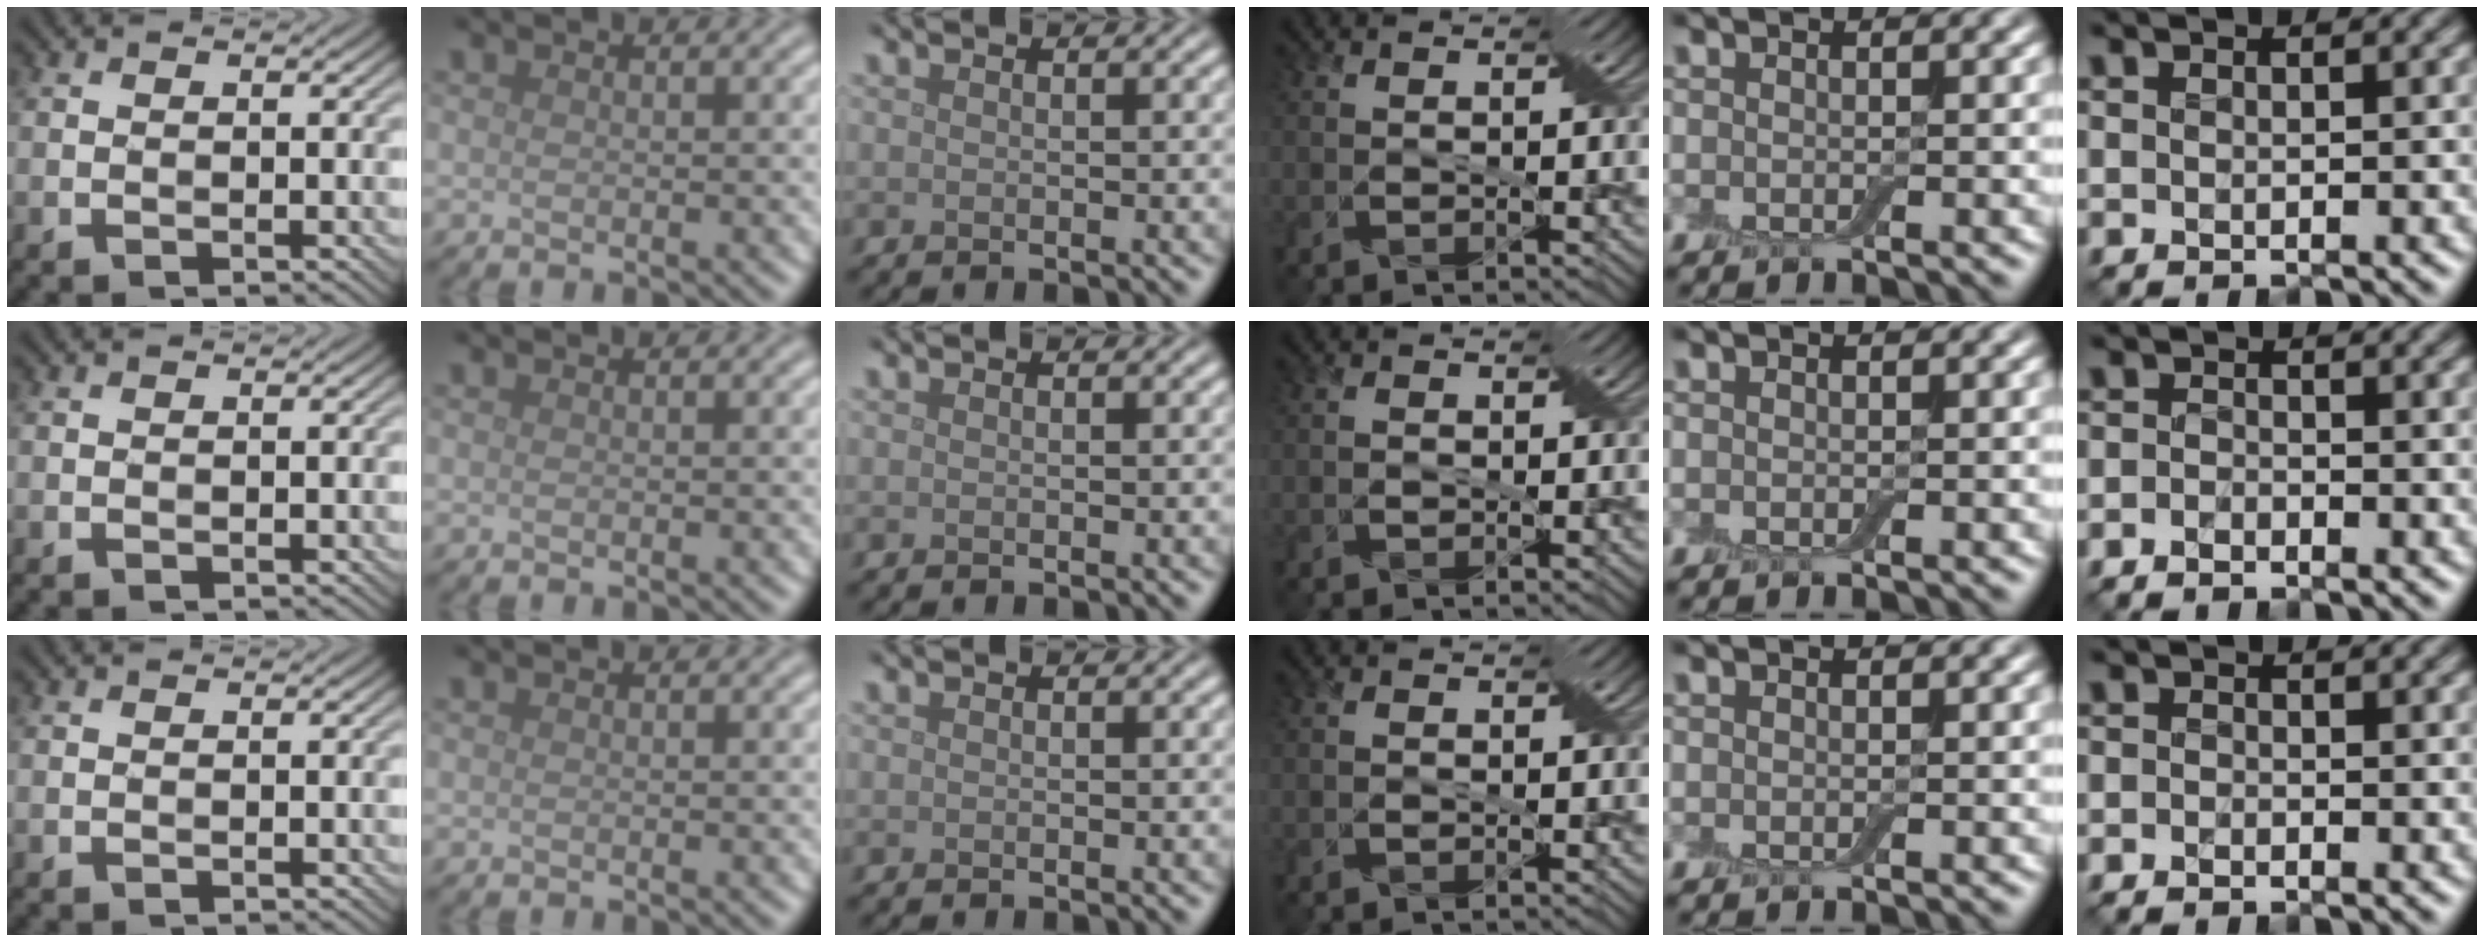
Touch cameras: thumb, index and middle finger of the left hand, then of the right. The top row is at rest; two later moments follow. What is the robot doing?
{"motion": "cut", "object": "cling film"}